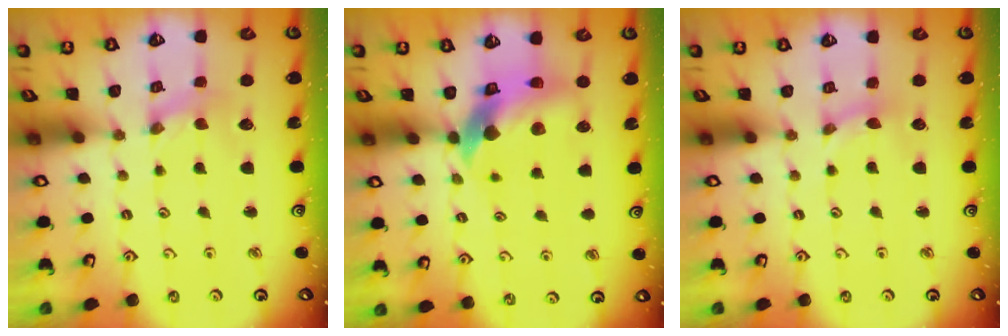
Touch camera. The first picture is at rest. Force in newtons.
{"total": 11.3, "press": 11.2, "slide": 1.8}
{"total": 1.9, "press": 1.9, "slide": 0.4}